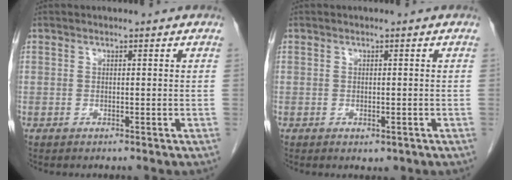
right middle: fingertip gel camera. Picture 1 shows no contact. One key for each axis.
{"total": 1.4, "fx": -0.6, "fy": 0.7, "fz": 1.0, "tx": -0.011, "ty": -0.002, "tz": -0.002}